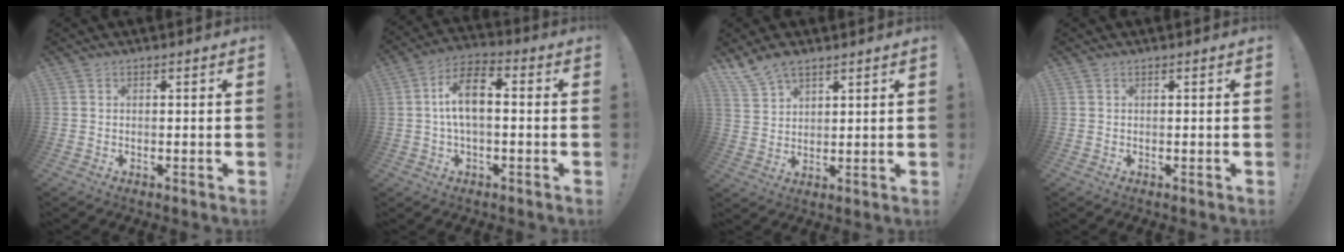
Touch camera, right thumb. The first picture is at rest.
{"total": 10.7, "force": [0.6, 5.1, 9.4], "torque": [-0.167, 0.009, 0.013]}
{"total": 7.4, "force": [5.9, 3.5, 2.8], "torque": [-0.058, -0.030, 0.116]}
{"total": 0.0}